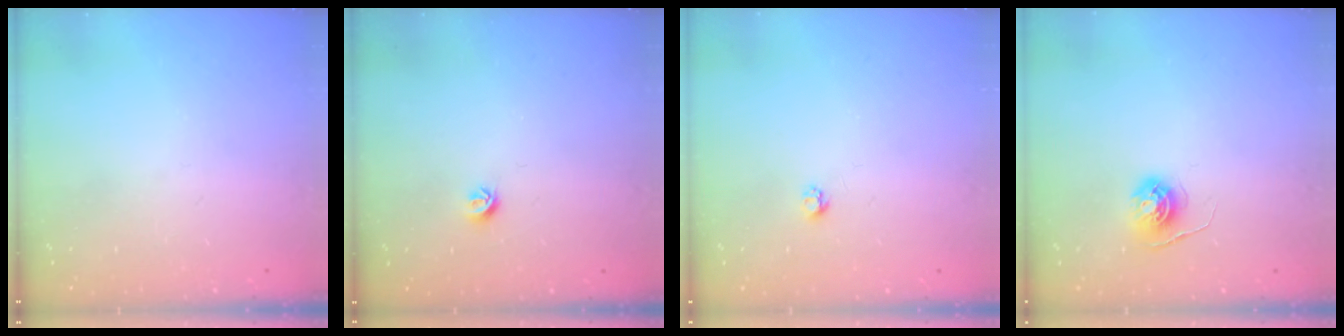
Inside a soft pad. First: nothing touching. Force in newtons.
{"total": 4.9, "press": 4.8, "slide": 0.9}
{"total": 2.7, "press": 2.7, "slide": 0.4}
{"total": 5.6, "press": 5.5, "slide": 0.6}